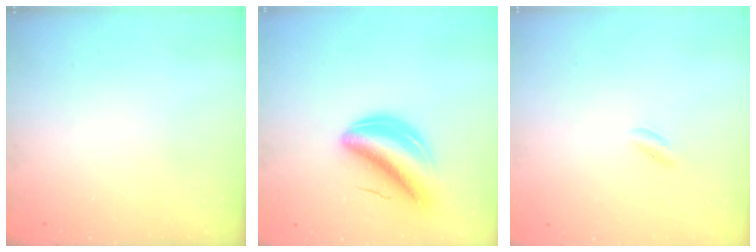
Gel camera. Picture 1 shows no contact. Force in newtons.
{"total": 8.5, "press": 8.1, "slide": 2.6}
{"total": 1.1, "press": 0.9, "slide": 0.5}